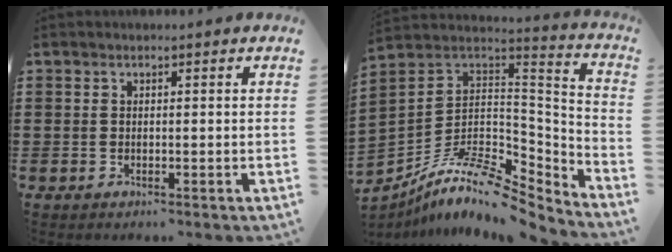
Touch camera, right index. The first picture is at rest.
{"total": 11.2, "force": [-7.9, 4.3, 6.7], "torque": [-0.131, 0.009, -0.150]}